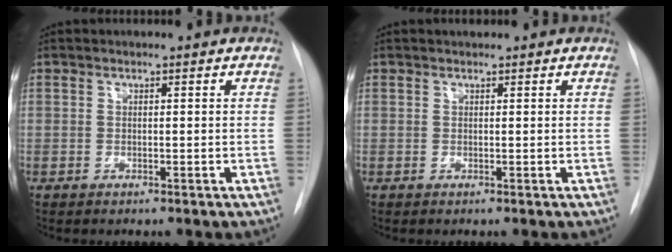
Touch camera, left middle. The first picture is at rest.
{"total": 0.8, "force": [0.7, 0.2, 0.2], "torque": [-0.011, 0.009, 0.014]}